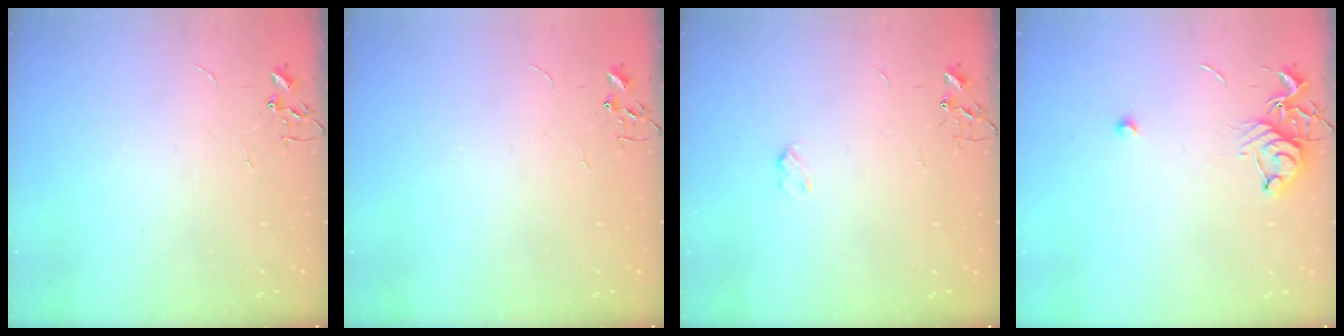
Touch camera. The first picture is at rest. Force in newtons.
{"total": 0.0}
{"total": 2.8, "press": 2.8, "slide": 0.5}
{"total": 8.0, "press": 7.9, "slide": 0.9}